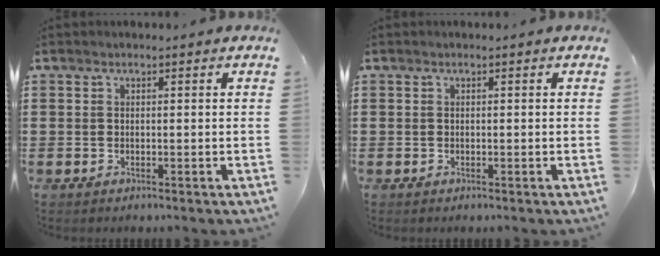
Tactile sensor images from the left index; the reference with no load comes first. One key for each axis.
{"total": 0.0}